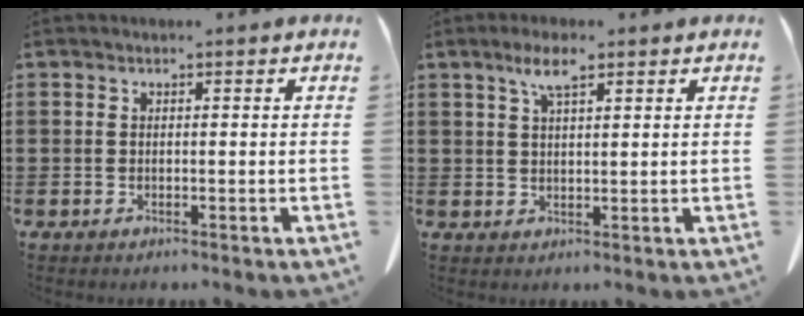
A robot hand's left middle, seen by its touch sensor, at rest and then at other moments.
{"total": 4.4, "force": [2.7, 1.1, 3.4], "torque": [-0.073, 0.008, 0.045]}